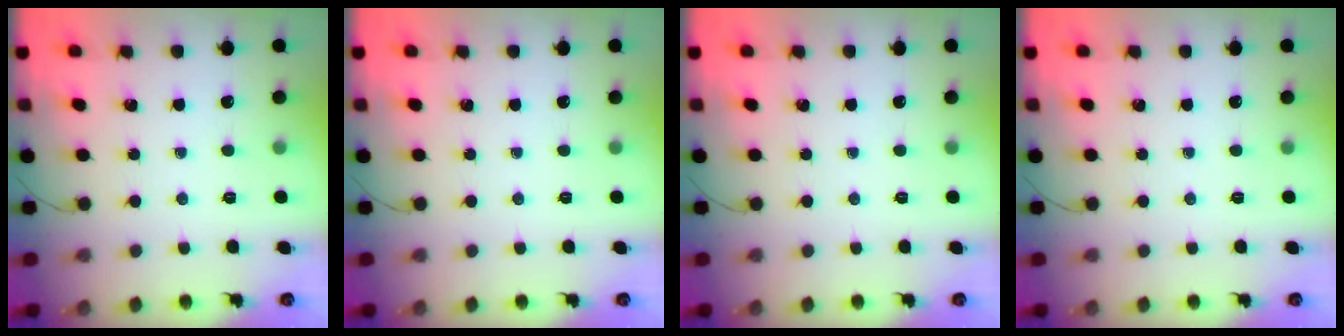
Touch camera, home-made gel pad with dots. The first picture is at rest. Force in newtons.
{"total": 0.0}
{"total": 0.0}
{"total": 0.0}